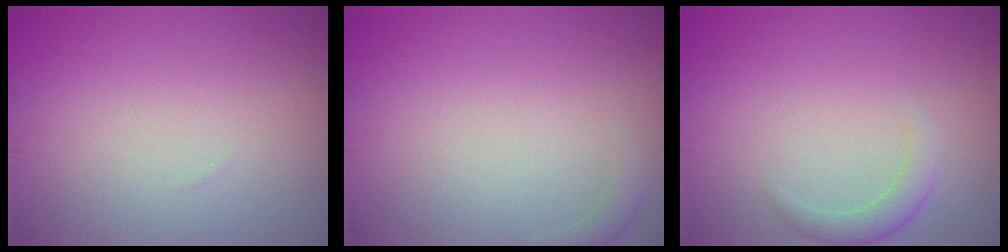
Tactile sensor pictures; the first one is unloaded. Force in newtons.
{"total": 1.0, "press": 1.0, "slide": 0.2}
{"total": 1.9, "press": 1.9, "slide": 0.0}